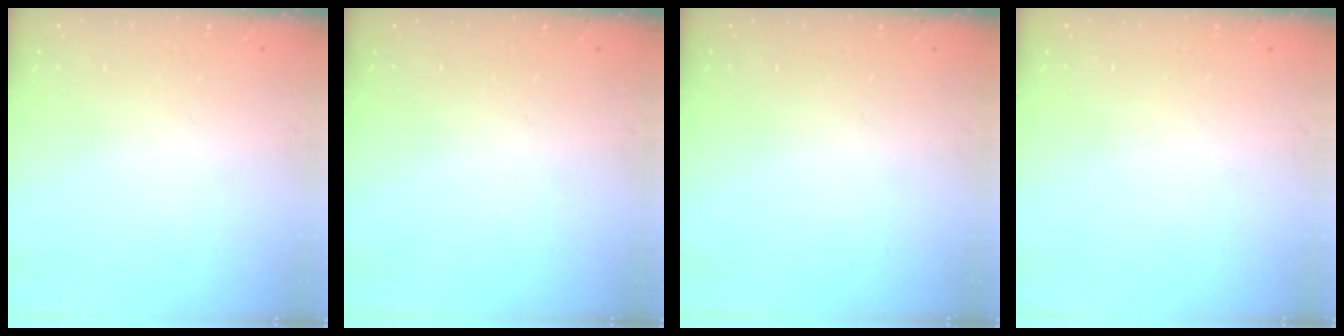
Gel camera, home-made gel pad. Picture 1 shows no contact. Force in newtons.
{"total": 0.0}
{"total": 0.0}
{"total": 0.0}